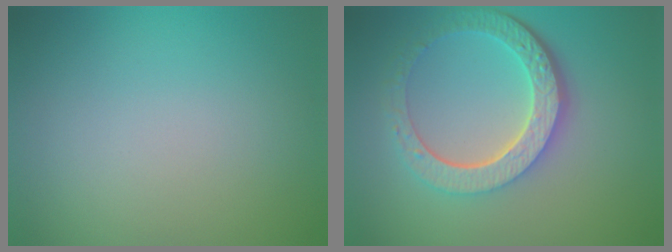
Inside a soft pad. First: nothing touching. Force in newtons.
{"total": 6.2, "press": 4.6, "slide": 4.1}